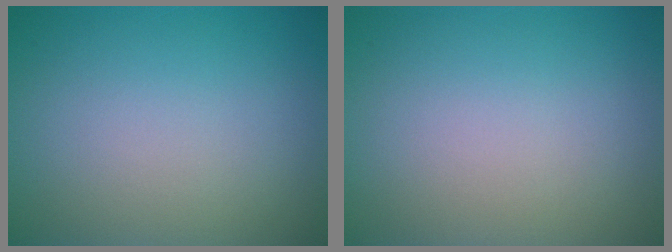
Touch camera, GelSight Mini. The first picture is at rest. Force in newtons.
{"total": 0.0}